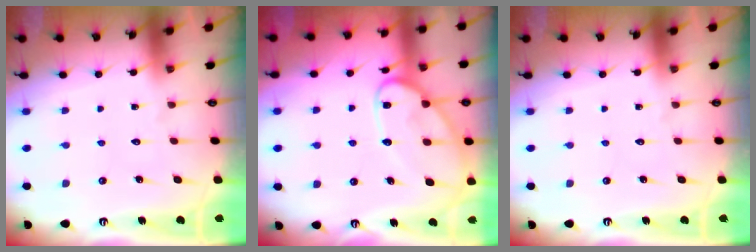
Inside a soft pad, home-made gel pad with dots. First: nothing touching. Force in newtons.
{"total": 12.5, "press": 12.5, "slide": 1.2}
{"total": 0.0}